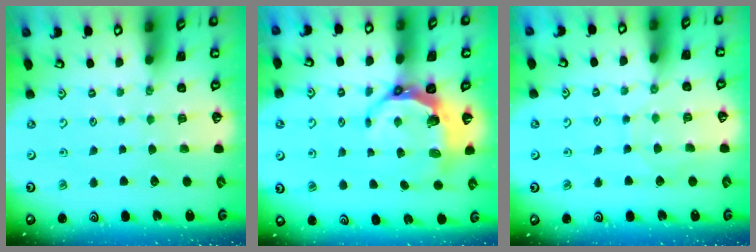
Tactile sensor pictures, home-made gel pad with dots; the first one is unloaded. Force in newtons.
{"total": 7.5, "press": 6.1, "slide": 4.3}
{"total": 3.9, "press": 3.9, "slide": 0.5}